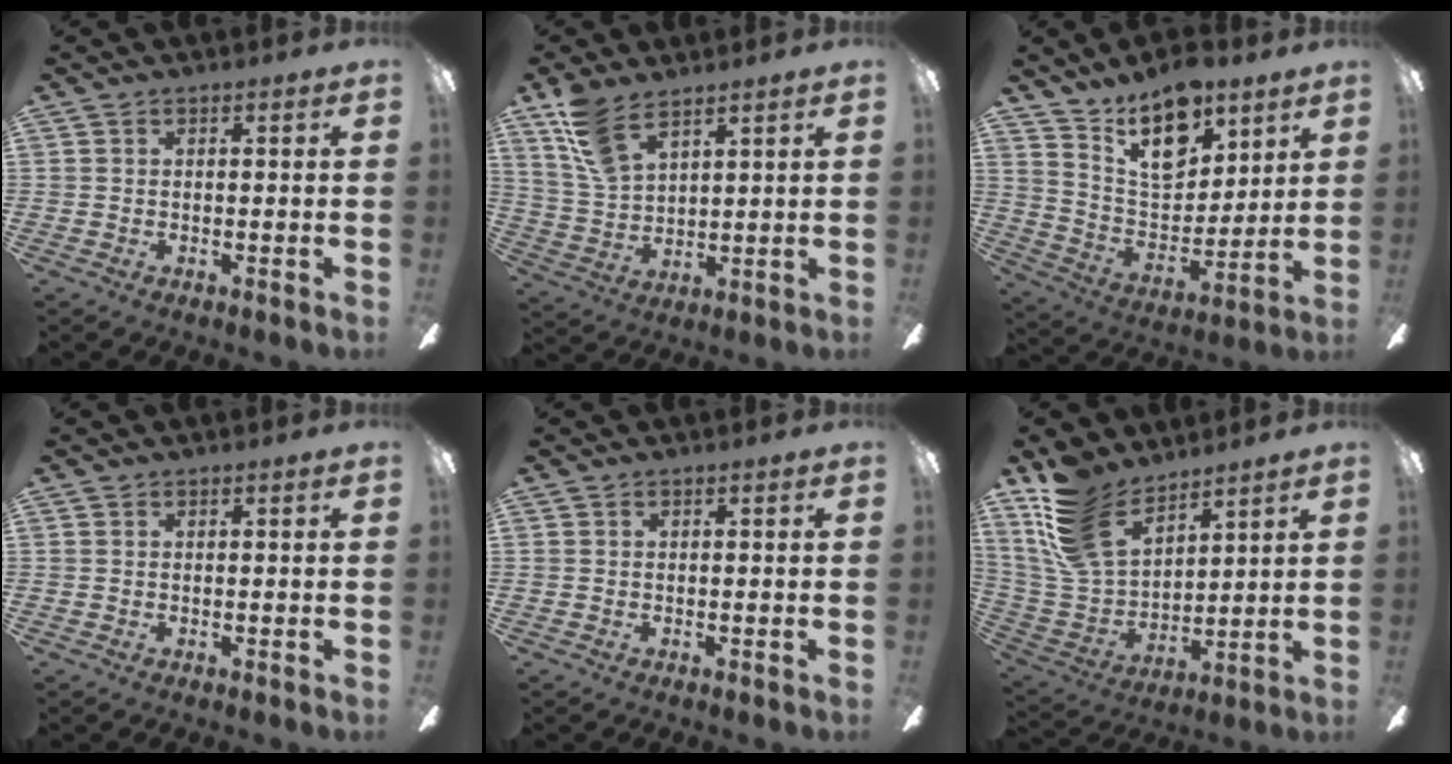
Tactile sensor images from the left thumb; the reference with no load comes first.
{"total": 9.9, "force": [7.6, 3.5, 5.3], "torque": [-0.122, -0.027, 0.147]}
{"total": 16.8, "force": [11.3, 8.6, 9.0], "torque": [-0.145, -0.060, 0.203]}
{"total": 0.0}
{"total": 0.0}
{"total": 16.3, "force": [11.0, 8.7, 8.4], "torque": [-0.201, -0.047, 0.213]}